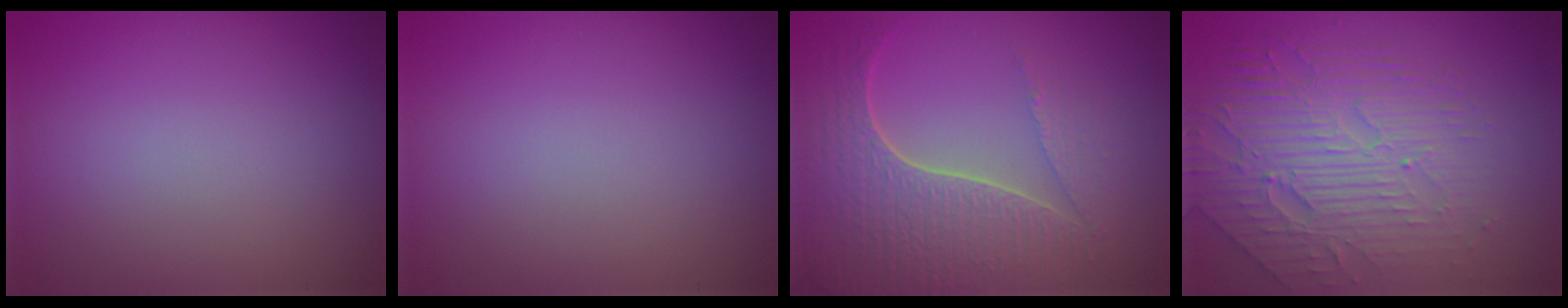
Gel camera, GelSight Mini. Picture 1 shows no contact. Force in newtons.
{"total": 0.0}
{"total": 7.1, "press": 5.3, "slide": 4.6}
{"total": 6.4, "press": 4.8, "slide": 4.4}